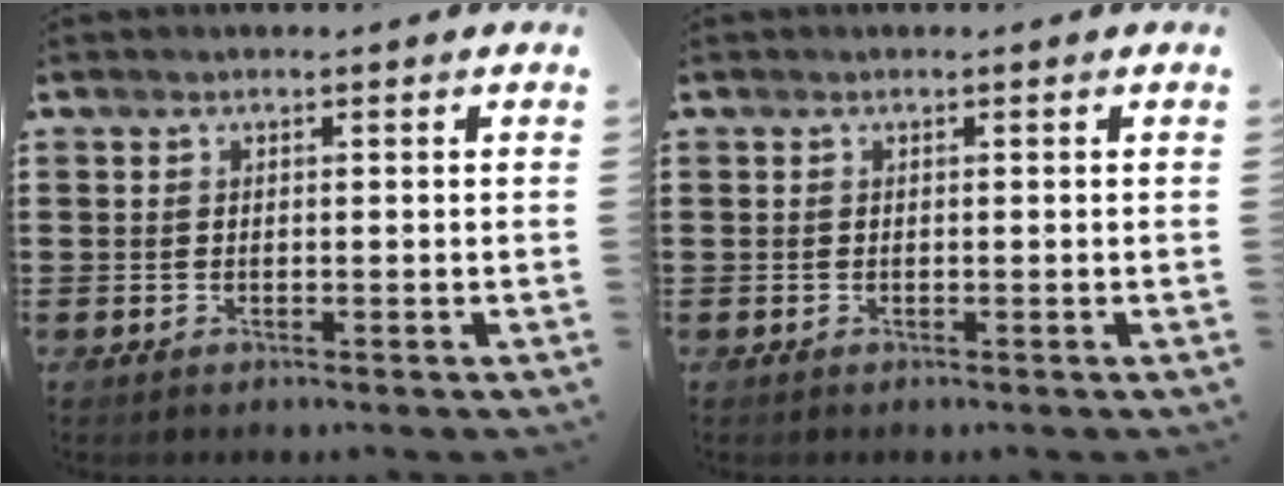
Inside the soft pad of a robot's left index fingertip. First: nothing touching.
{"total": 0.0}